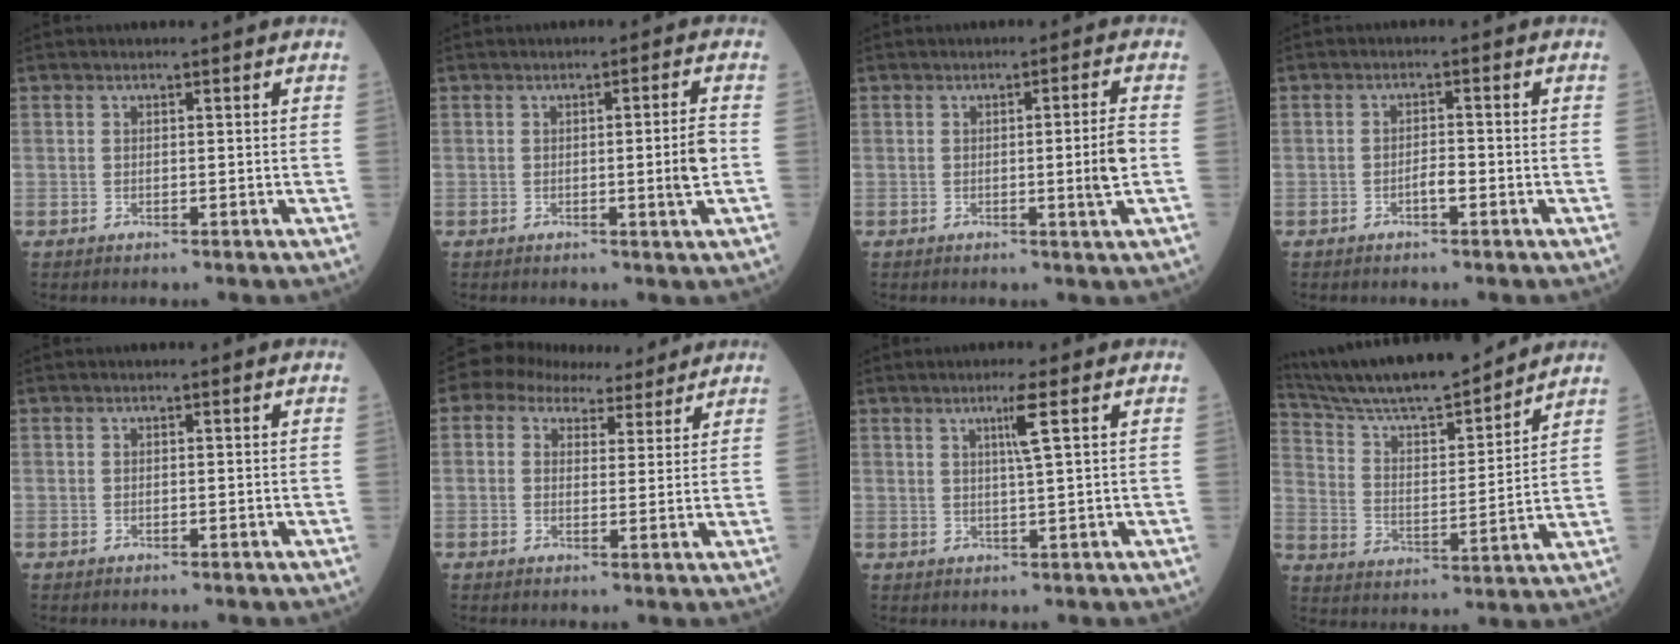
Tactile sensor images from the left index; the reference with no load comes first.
{"total": 3.7, "force": [-0.7, -0.9, 3.6], "torque": [-0.052, -0.009, -0.012]}
{"total": 4.2, "force": [-0.8, -1.1, 3.9], "torque": [-0.058, -0.011, -0.012]}
{"total": 1.8, "force": [-1.1, 0.3, 1.3], "torque": [-0.020, 0.000, -0.022]}
{"total": 0.0}
{"total": 7.2, "force": [5.4, 4.1, 2.2], "torque": [-0.037, 0.031, 0.076]}
{"total": 3.1, "force": [1.2, -0.9, 2.7], "torque": [-0.048, -0.006, 0.022]}
{"total": 17.9, "force": [16.4, 1.4, 7.0], "torque": [-0.133, 0.001, 0.273]}